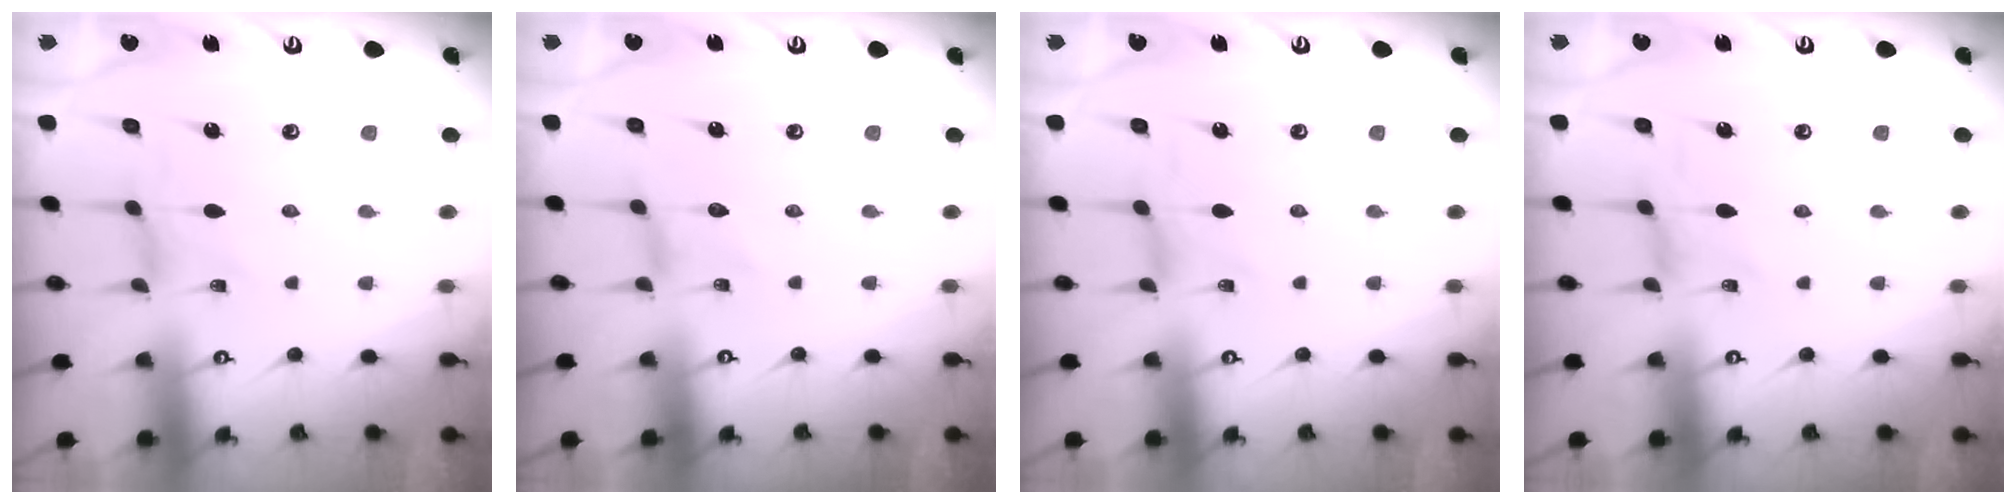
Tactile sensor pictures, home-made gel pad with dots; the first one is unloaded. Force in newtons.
{"total": 0.0}
{"total": 0.0}
{"total": 0.0}